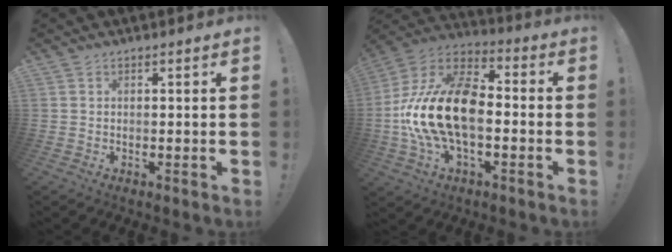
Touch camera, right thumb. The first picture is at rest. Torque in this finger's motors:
{"motor_torque": [2.44, 2.57, 1.54, -1.23, 0.43]}